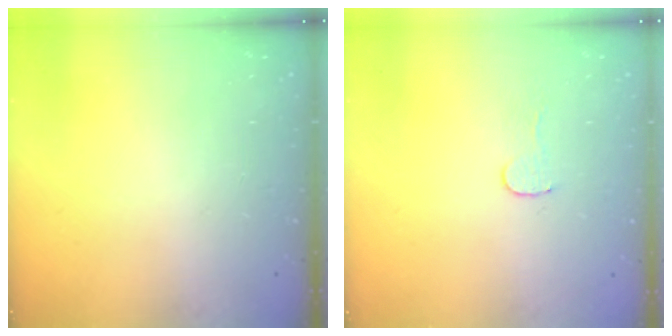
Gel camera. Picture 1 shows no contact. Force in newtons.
{"total": 4.1, "press": 4.1, "slide": 0.3}